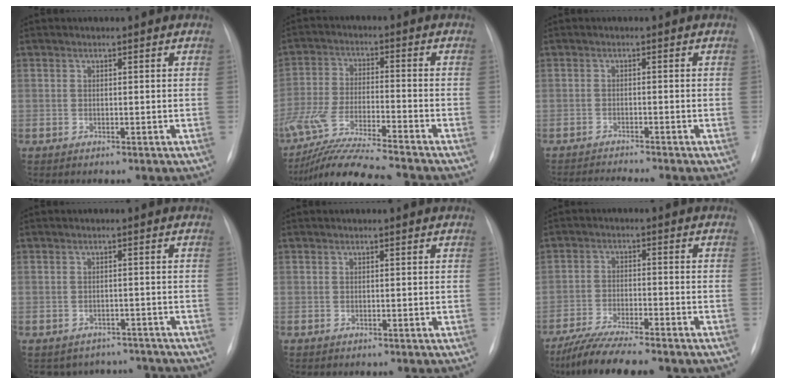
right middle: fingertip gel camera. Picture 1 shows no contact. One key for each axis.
{"total": 14.7, "fx": -12.8, "fy": -0.6, "fz": 7.1, "tx": -0.136, "ty": -0.032, "tz": -0.224}
{"total": 5.3, "fx": -4.9, "fy": -1.2, "fz": 1.7, "tx": -0.025, "ty": -0.016, "tz": -0.078}
{"total": 6.8, "fx": -6.1, "fy": 3.0, "fz": -0.3, "tx": 0.015, "ty": 0.024, "tz": -0.069}
{"total": 0.0}
{"total": 10.2, "fx": -8.4, "fy": 1.0, "fz": 5.7, "tx": -0.101, "ty": -0.022, "tz": -0.136}